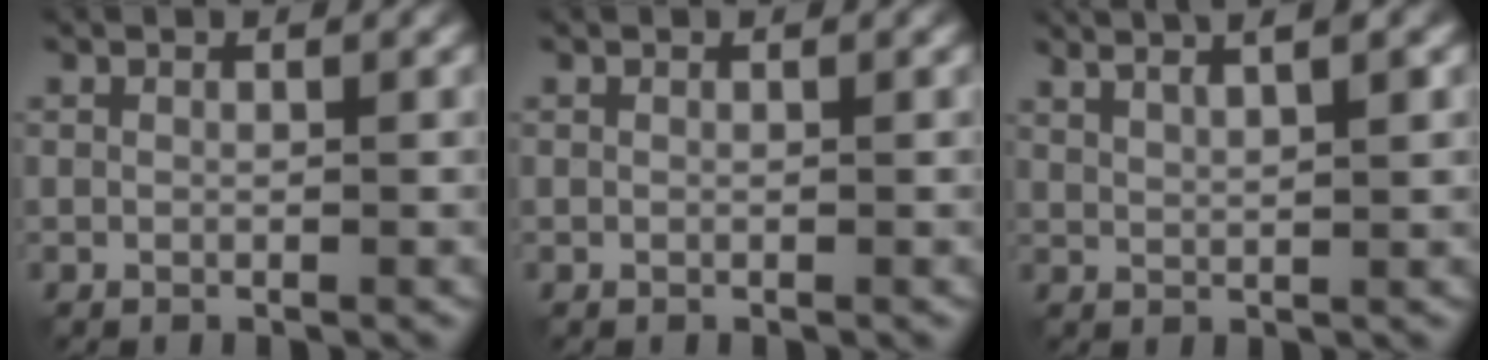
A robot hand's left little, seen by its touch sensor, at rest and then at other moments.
{"total": 0.0}
{"total": 5.9, "force": [3.7, 1.8, 4.2], "torque": [-0.046, 0.028, 0.037]}